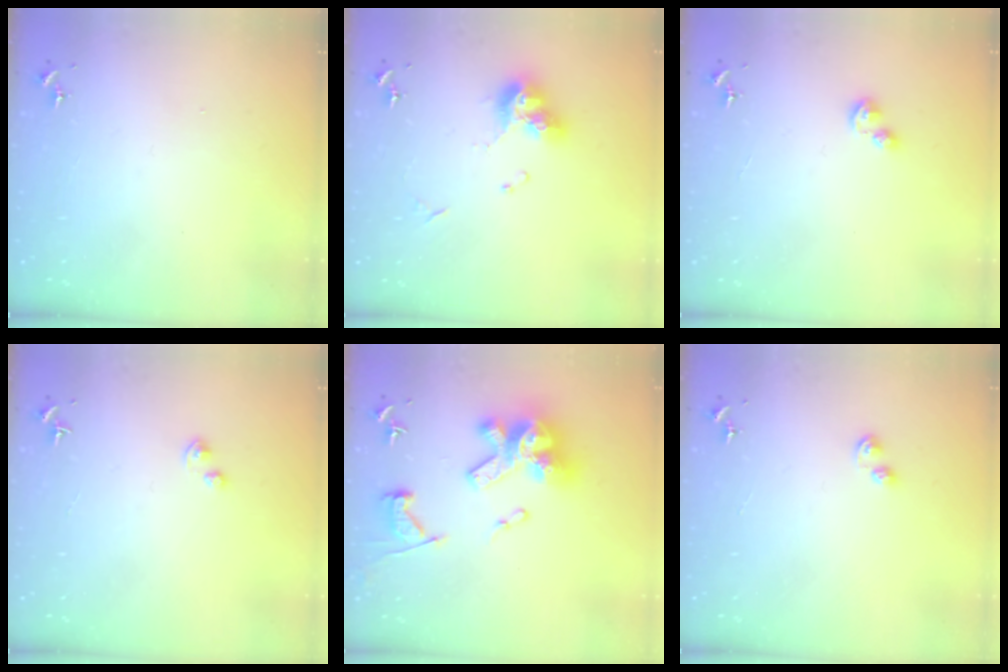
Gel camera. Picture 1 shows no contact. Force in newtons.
{"total": 12.2, "press": 12.2, "slide": 1.0}
{"total": 2.7, "press": 2.7, "slide": 0.3}
{"total": 1.5, "press": 1.5, "slide": 0.4}
{"total": 24.1, "press": 24.0, "slide": 2.3}
{"total": 3.8, "press": 3.8, "slide": 0.4}